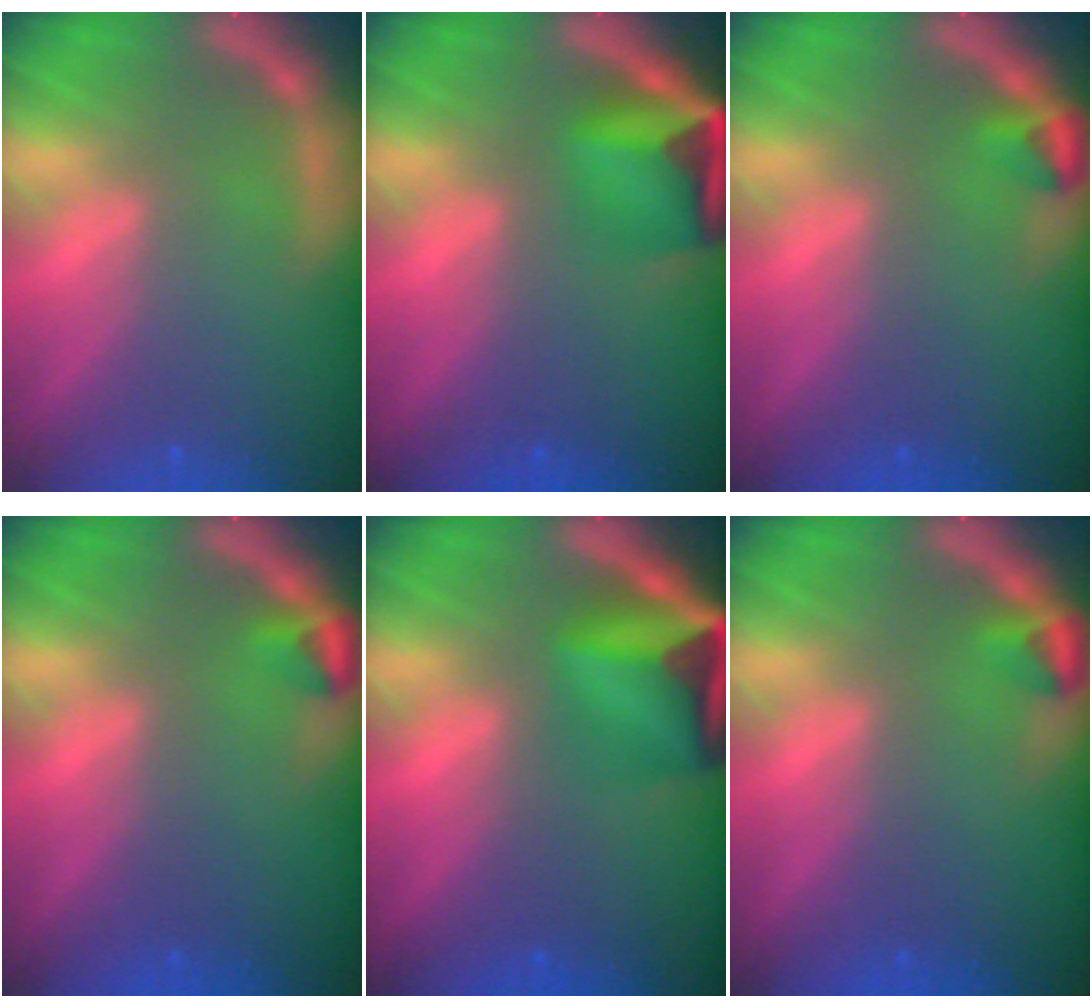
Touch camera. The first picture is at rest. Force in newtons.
{"total": 6.4}
{"total": 1.5}
{"total": 1.5}
{"total": 9.0}
{"total": 1.5}